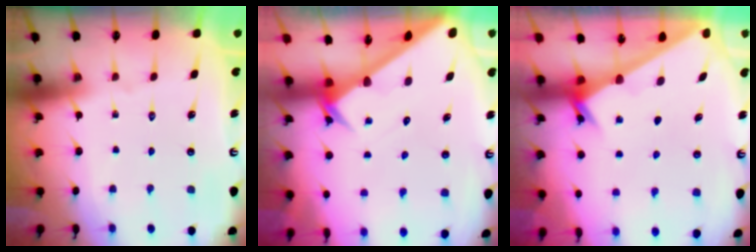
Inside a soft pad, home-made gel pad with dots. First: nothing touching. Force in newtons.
{"total": 2.7, "press": 2.7, "slide": 0.1}
{"total": 2.3, "press": 2.2, "slide": 0.2}